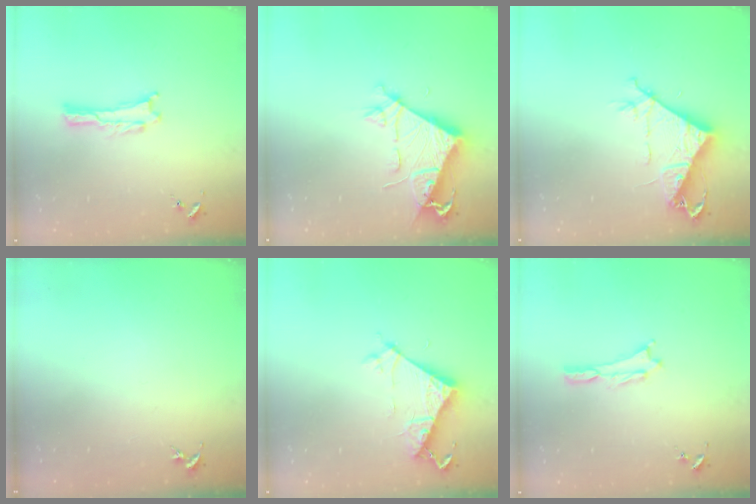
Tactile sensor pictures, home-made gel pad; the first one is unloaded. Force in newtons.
{"total": 7.1, "press": 7.1, "slide": 0.6}
{"total": 9.1, "press": 9.0, "slide": 0.8}
{"total": 0.0}
{"total": 6.4, "press": 6.4, "slide": 0.3}
{"total": 0.0}